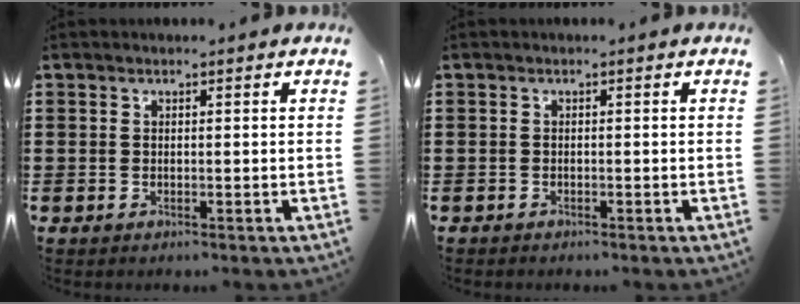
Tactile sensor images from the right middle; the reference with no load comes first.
{"total": 0.5, "force": [-0.5, 0.1, 0.1], "torque": [-0.003, -0.001, -0.011]}